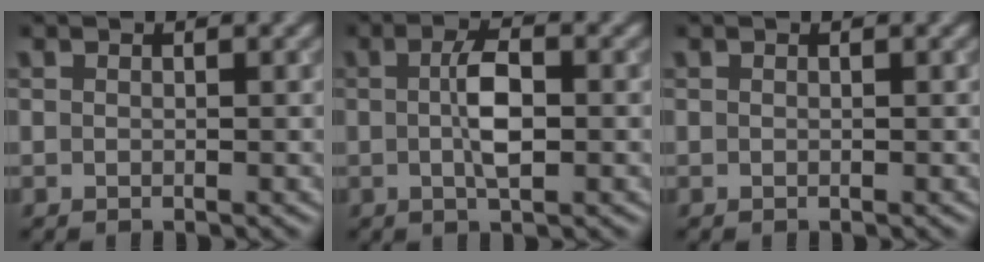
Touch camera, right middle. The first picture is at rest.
{"total": 3.5, "force": [0.0, 1.0, 3.3], "torque": [-0.065, 0.003, -0.001]}
{"total": 0.0}